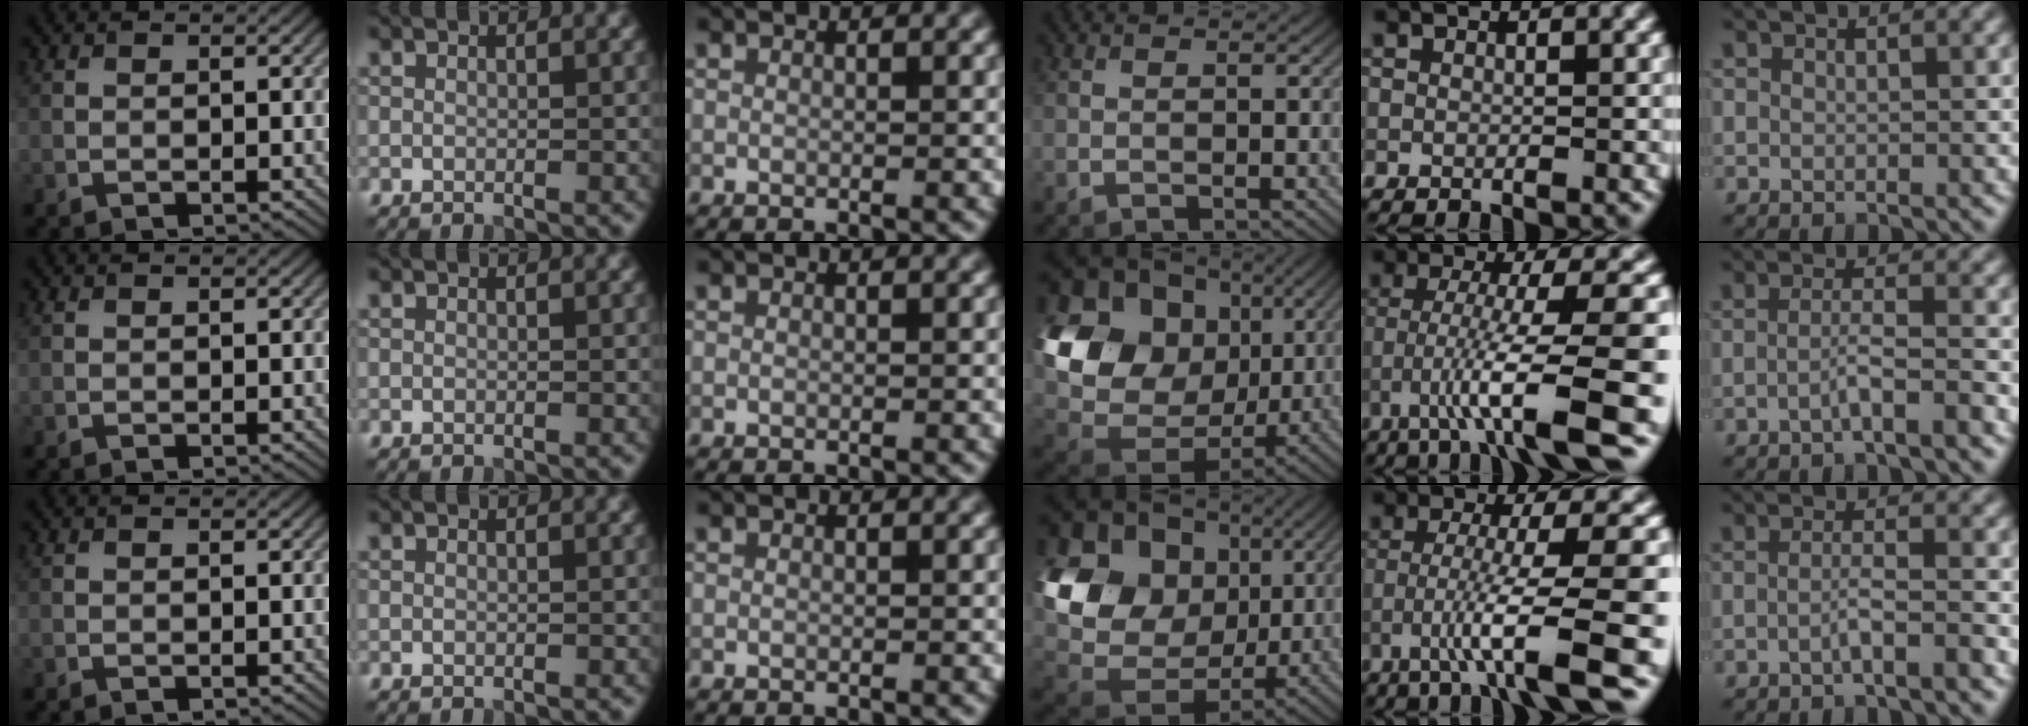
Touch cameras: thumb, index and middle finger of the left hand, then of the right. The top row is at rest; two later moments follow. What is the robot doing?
{"motion": "lift_and_place", "object": "calculator"}